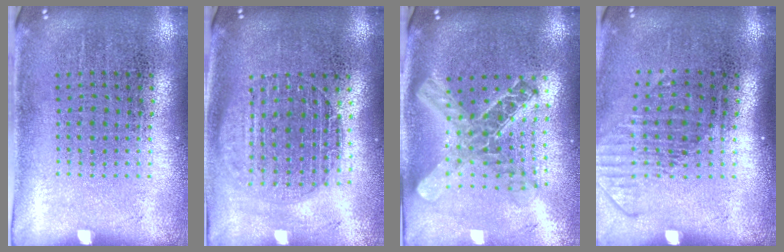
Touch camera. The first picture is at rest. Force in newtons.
{"total": 1.6, "press": 1.4, "slide": 0.7}
{"total": 2.1, "press": 1.7, "slide": 1.3}
{"total": 1.5, "press": 1.1, "slide": 0.9}